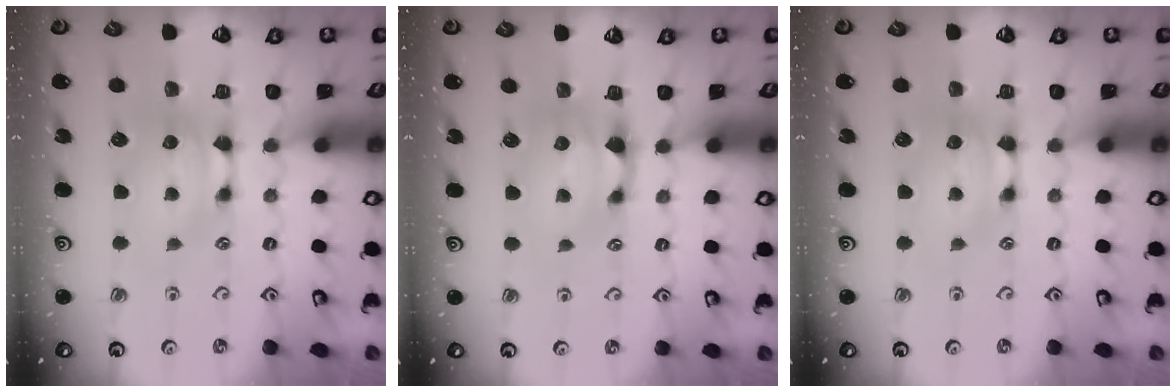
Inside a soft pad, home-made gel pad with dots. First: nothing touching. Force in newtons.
{"total": 1.2, "press": 0.8, "slide": 0.9}
{"total": 0.0}